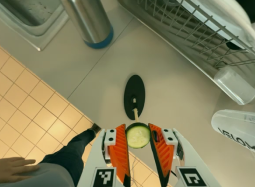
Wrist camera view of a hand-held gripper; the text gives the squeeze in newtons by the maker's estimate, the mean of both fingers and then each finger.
{"total": 8.2, "left": 8.1, "right": 8.3}